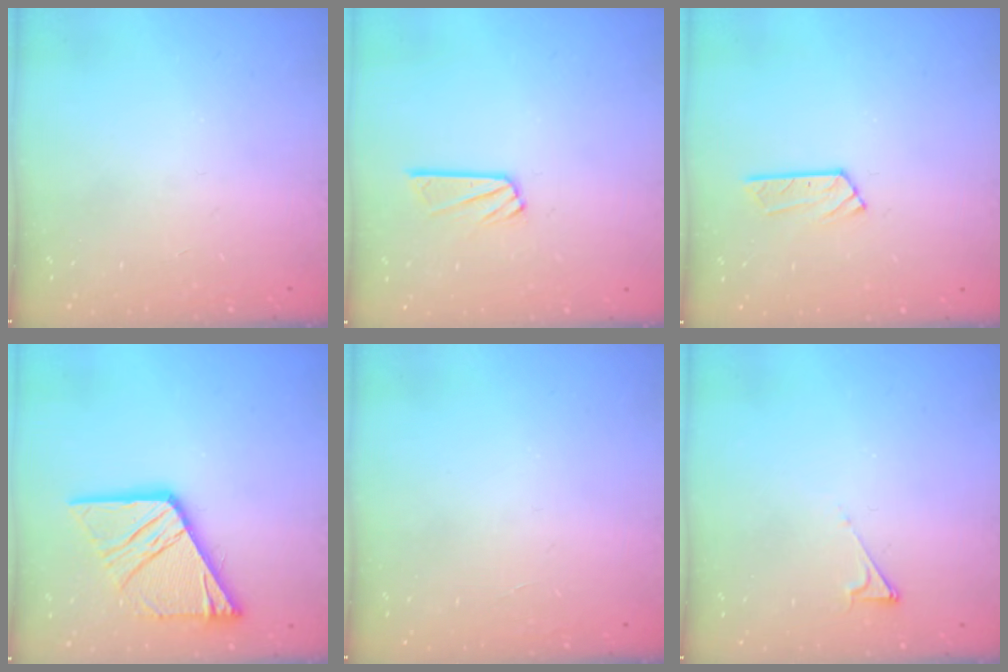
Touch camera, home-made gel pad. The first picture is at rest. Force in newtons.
{"total": 7.5, "press": 7.5, "slide": 0.6}
{"total": 3.4, "press": 3.4, "slide": 0.3}
{"total": 16.3, "press": 16.2, "slide": 1.8}
{"total": 0.0}
{"total": 2.5, "press": 2.5, "slide": 0.3}